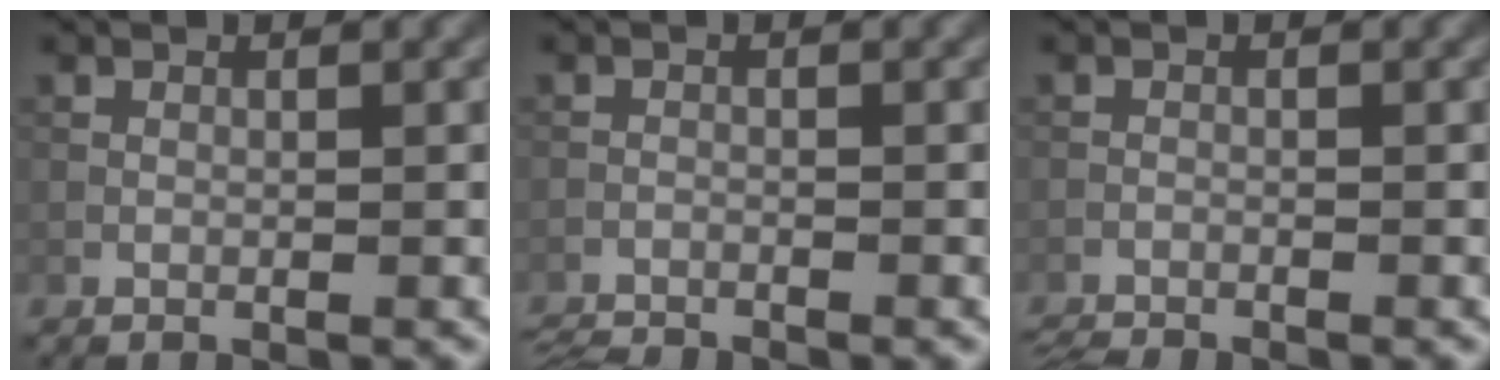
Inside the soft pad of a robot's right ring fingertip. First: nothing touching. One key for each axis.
{"total": 3.1, "fx": -3.0, "fy": 0.1, "fz": 0.6, "tx": -0.020, "ty": -0.015, "tz": -0.059}
{"total": 2.3, "fx": -2.3, "fy": 0.0, "fz": 0.4, "tx": -0.018, "ty": -0.010, "tz": -0.046}